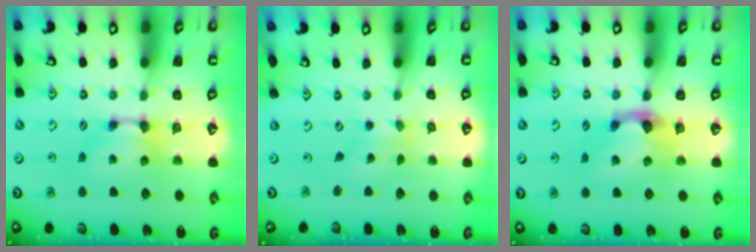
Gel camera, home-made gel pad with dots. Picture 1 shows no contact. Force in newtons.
{"total": 4.4, "press": 4.3, "slide": 0.7}
{"total": 1.9, "press": 1.4, "slide": 1.3}